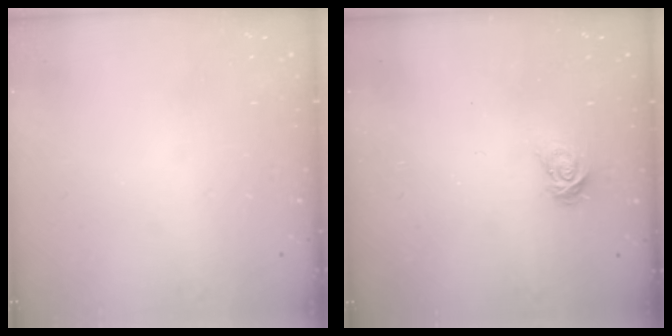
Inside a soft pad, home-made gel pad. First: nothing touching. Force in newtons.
{"total": 4.1, "press": 4.1, "slide": 0.5}